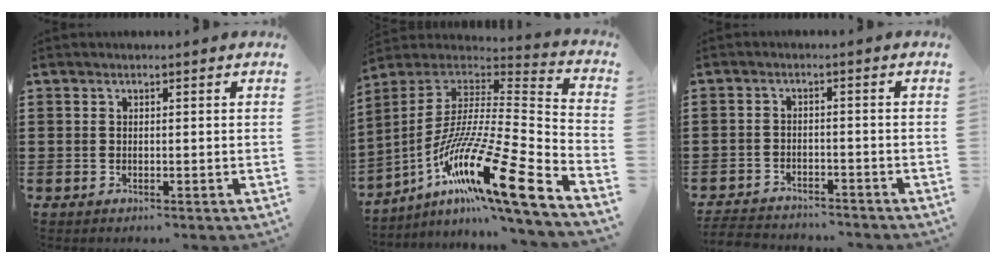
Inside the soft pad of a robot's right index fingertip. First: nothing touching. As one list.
[{"total": 18.4, "force": [-10.4, 1.9, 15.1], "torque": [-0.285, 0.001, -0.195]}, {"total": 3.2, "force": [-3.2, 0.2, 0.0], "torque": [-0.012, -0.003, -0.071]}]